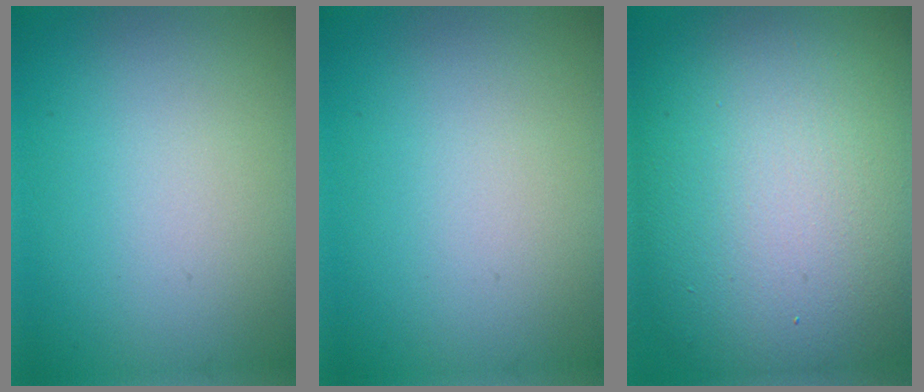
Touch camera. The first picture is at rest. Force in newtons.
{"total": 0.0}
{"total": 16.8, "press": 16.8, "slide": 0.8}